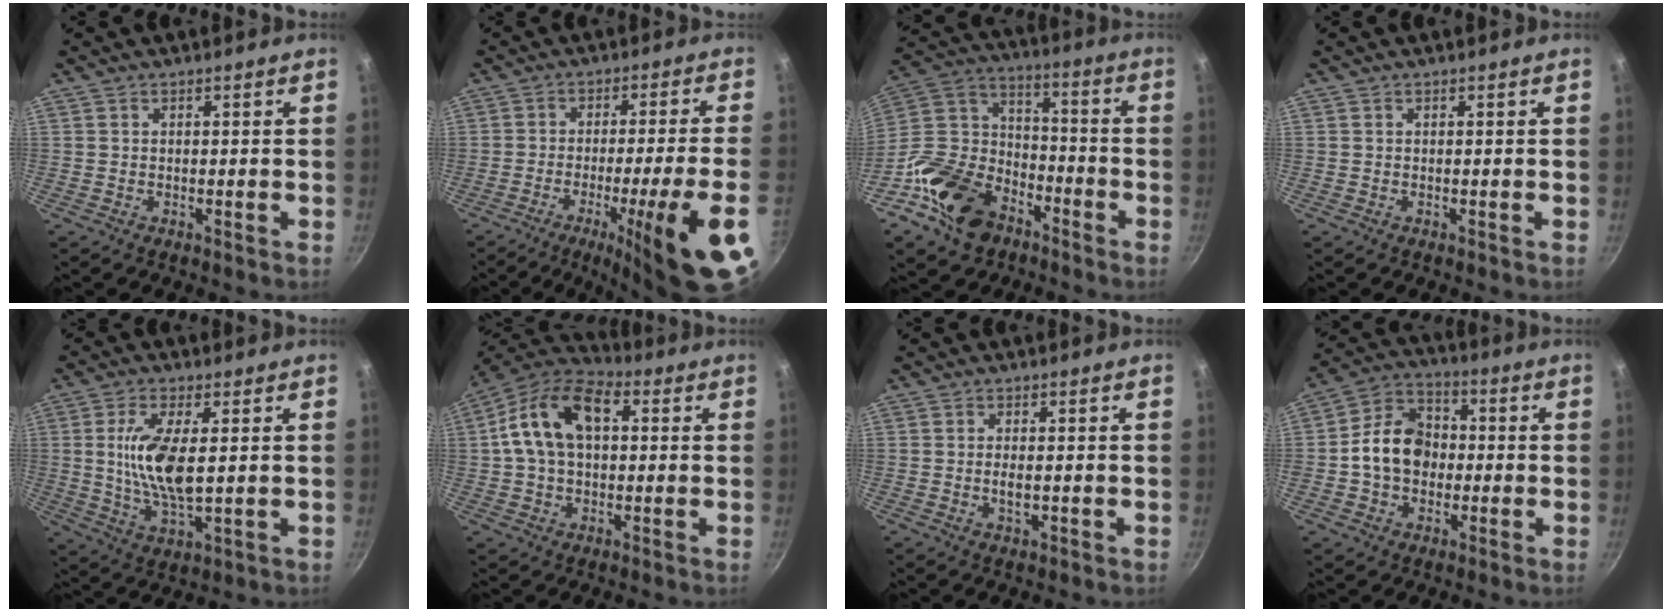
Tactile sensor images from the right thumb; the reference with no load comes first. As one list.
[{"total": 18.7, "force": [-7.9, 1.7, 16.8], "torque": [-0.225, 0.019, -0.108]}, {"total": 19.6, "force": [-10.6, 13.1, 9.9], "torque": [-0.170, 0.073, -0.201]}, {"total": 0.0}, {"total": 11.5, "force": [1.3, 4.5, 10.5], "torque": [-0.203, -0.010, 0.028]}, {"total": 15.0, "force": [2.6, 9.4, 11.4], "torque": [-0.184, 0.027, 0.028]}, {"total": 2.4, "force": [-0.3, 1.1, 2.2], "torque": [-0.038, 0.001, -0.006]}, {"total": 12.4, "force": [-0.8, 9.8, 7.5], "torque": [-0.095, 0.028, -0.030]}]